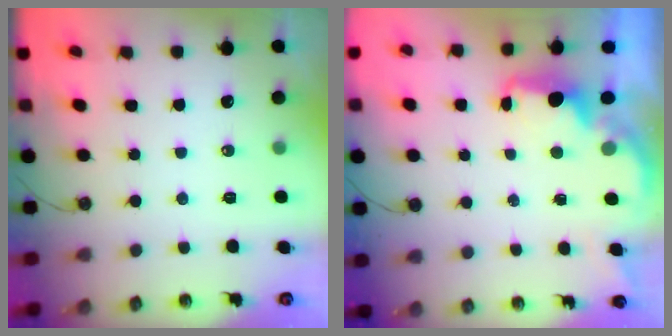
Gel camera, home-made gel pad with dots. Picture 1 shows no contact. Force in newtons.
{"total": 2.0, "press": 1.9, "slide": 0.8}